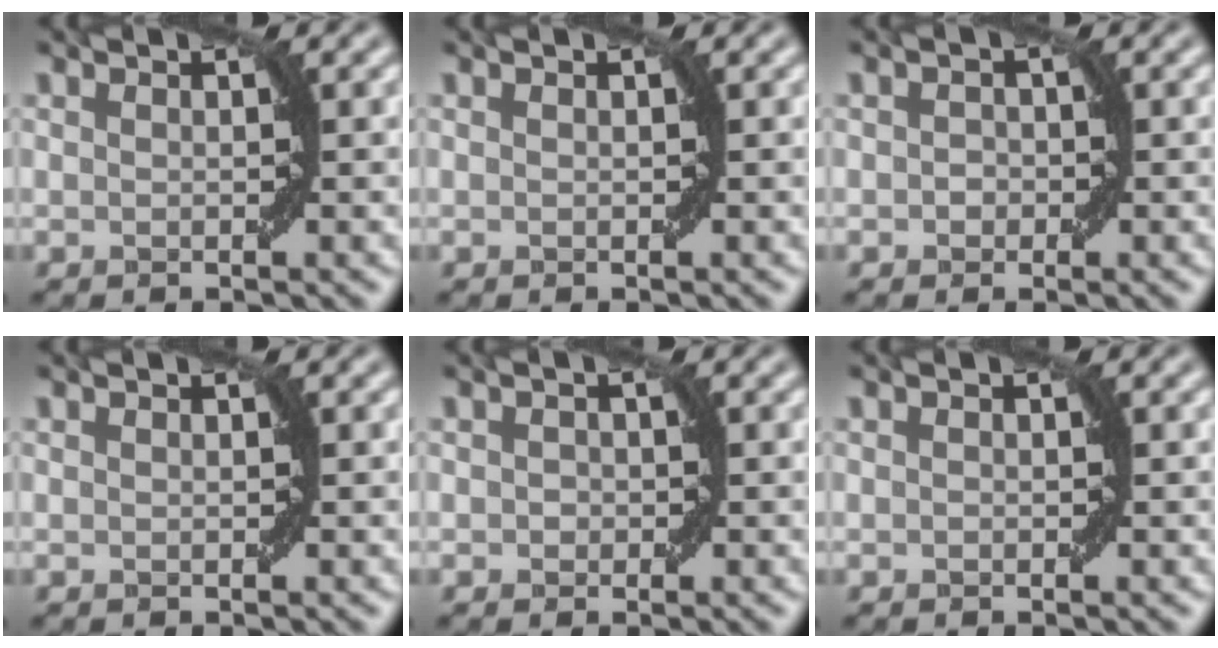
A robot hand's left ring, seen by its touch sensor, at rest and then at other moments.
{"total": 0.0}
{"total": 0.9, "force": [-0.3, 0.8, 0.2], "torque": [0.000, 0.000, -0.008]}
{"total": 0.0}
{"total": 0.7, "force": [-0.1, 0.6, 0.1], "torque": [0.001, -0.001, -0.005]}
{"total": 0.0}